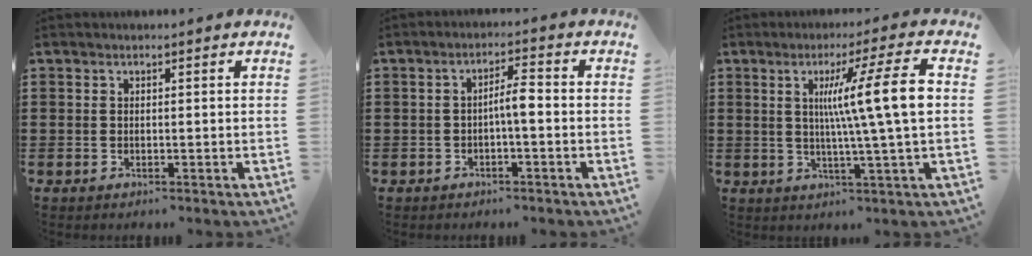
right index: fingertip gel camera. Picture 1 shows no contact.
{"total": 3.5, "force": [-0.7, 0.6, 3.4], "torque": [-0.061, 0.006, -0.016]}
{"total": 12.0, "force": [1.6, 0.0, 11.9], "torque": [-0.202, -0.003, 0.017]}